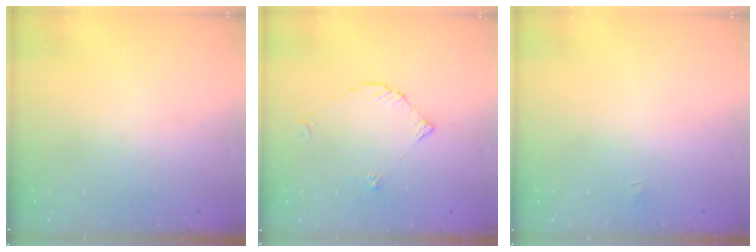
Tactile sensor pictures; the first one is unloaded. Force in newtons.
{"total": 3.0, "press": 3.0, "slide": 0.2}
{"total": 1.3, "press": 1.2, "slide": 0.2}